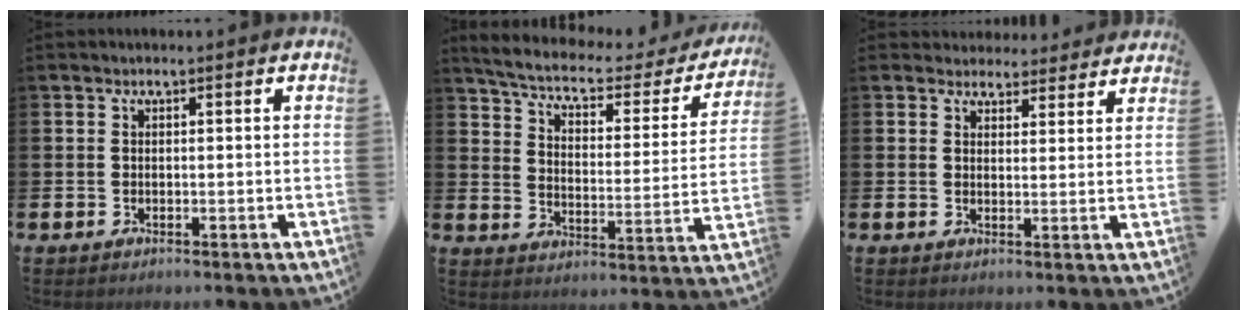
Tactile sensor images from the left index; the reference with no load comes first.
{"total": 5.4, "force": [4.4, 1.6, 2.6], "torque": [-0.078, -0.032, 0.066]}
{"total": 3.8, "force": [3.6, 1.3, -0.1], "torque": [0.004, -0.023, 0.064]}